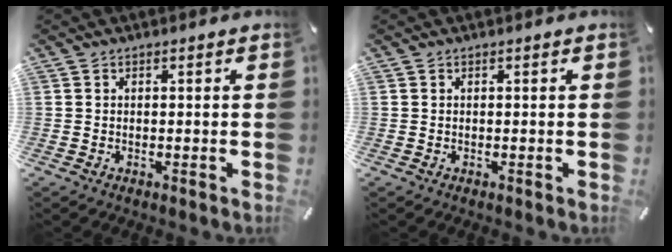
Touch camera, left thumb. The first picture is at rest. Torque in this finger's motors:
{"motor_torque": [-0.04, 0.03, -0.01, 0.04, 0.00]}